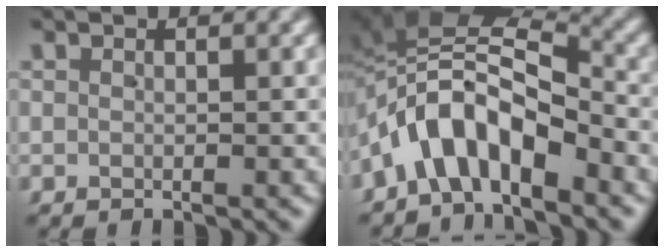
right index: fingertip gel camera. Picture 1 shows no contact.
{"total": 10.0, "force": [-1.0, 6.6, 7.4], "torque": [-0.150, 0.000, -0.027]}